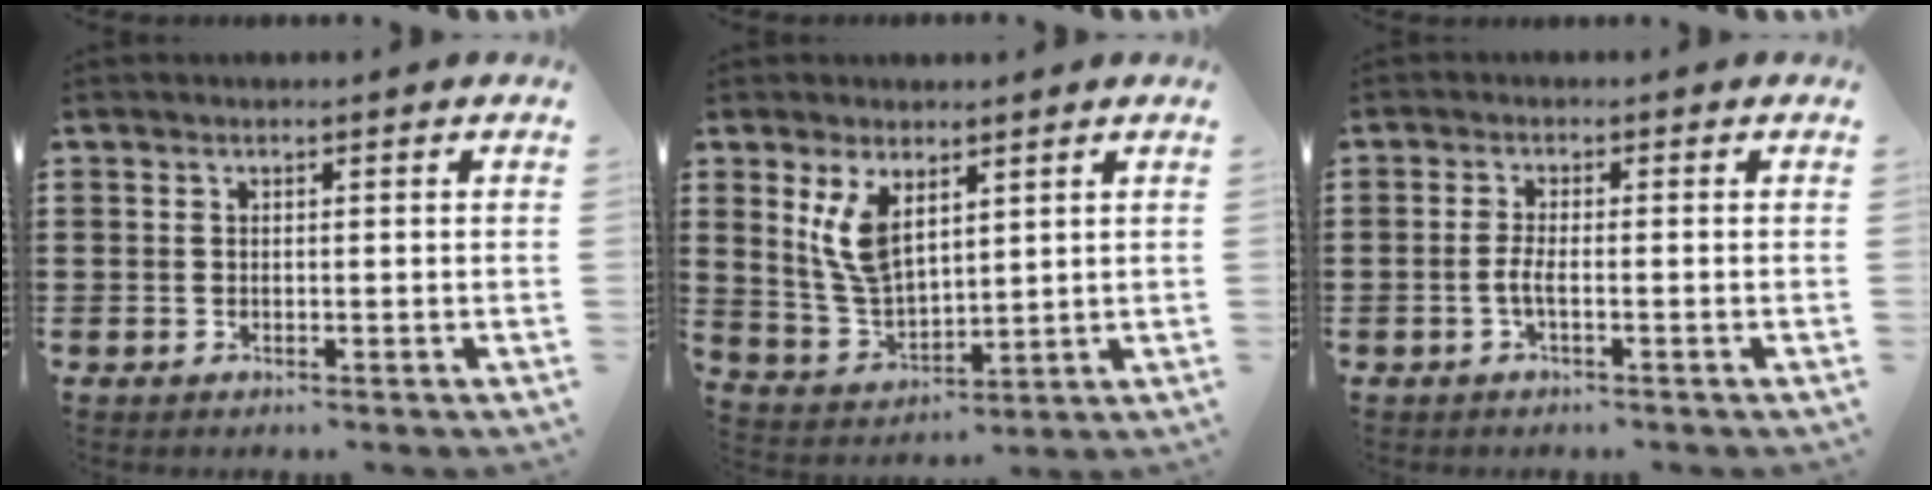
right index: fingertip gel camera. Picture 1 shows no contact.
{"total": 7.6, "force": [3.7, 3.8, 5.4], "torque": [-0.130, -0.007, 0.066]}
{"total": 2.4, "force": [-0.9, 0.4, 2.2], "torque": [-0.055, -0.004, -0.022]}